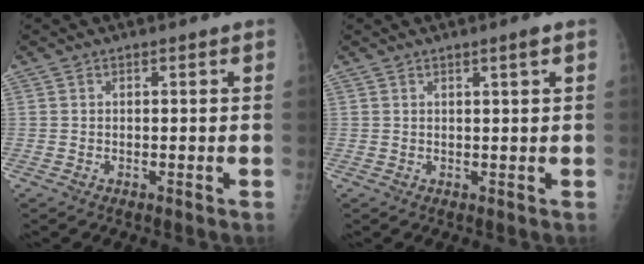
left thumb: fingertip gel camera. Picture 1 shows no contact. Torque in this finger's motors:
{"motor_torque": [-0.15, 0.11, -0.12, -0.17, 0.05]}